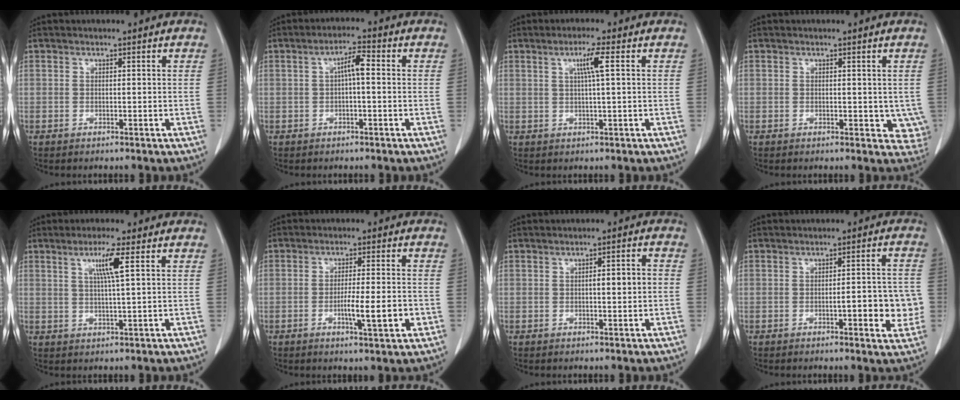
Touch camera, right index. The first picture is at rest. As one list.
[{"total": 3.6, "force": [0.2, 0.6, 3.5], "torque": [-0.060, 0.011, 0.002]}, {"total": 3.7, "force": [1.1, -0.5, 3.5], "torque": [-0.065, 0.000, 0.019]}, {"total": 3.9, "force": [0.2, 2.7, 2.8], "torque": [-0.013, -0.005, 0.003]}, {"total": 4.8, "force": [1.8, -0.6, 4.4], "torque": [-0.082, -0.001, 0.032]}, {"total": 6.7, "force": [-2.0, 0.6, 6.4], "torque": [-0.103, -0.005, -0.029]}, {"total": 3.2, "force": [-0.1, 0.5, 3.2], "torque": [-0.052, 0.005, -0.001]}, {"total": 7.1, "force": [-1.6, 1.8, 6.6], "torque": [-0.080, 0.012, -0.019]}]